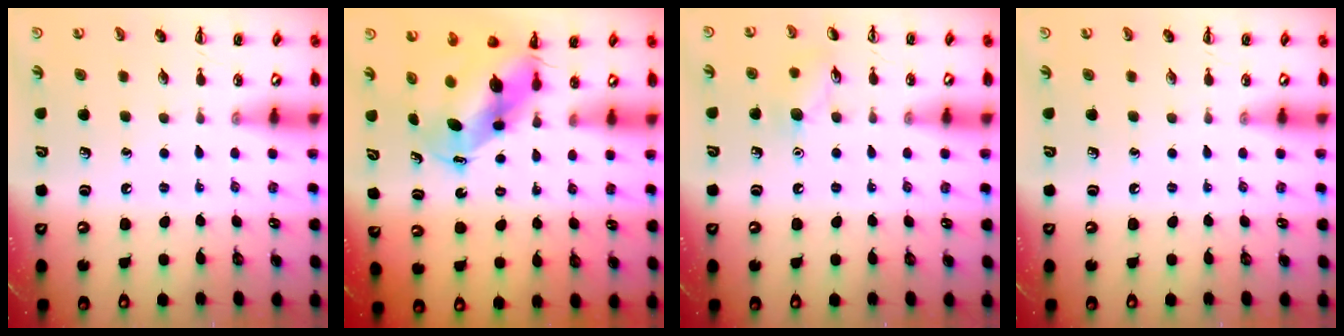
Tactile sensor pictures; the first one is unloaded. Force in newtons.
{"total": 8.0, "press": 7.8, "slide": 1.7}
{"total": 7.3, "press": 7.2, "slide": 1.2}
{"total": 0.0}